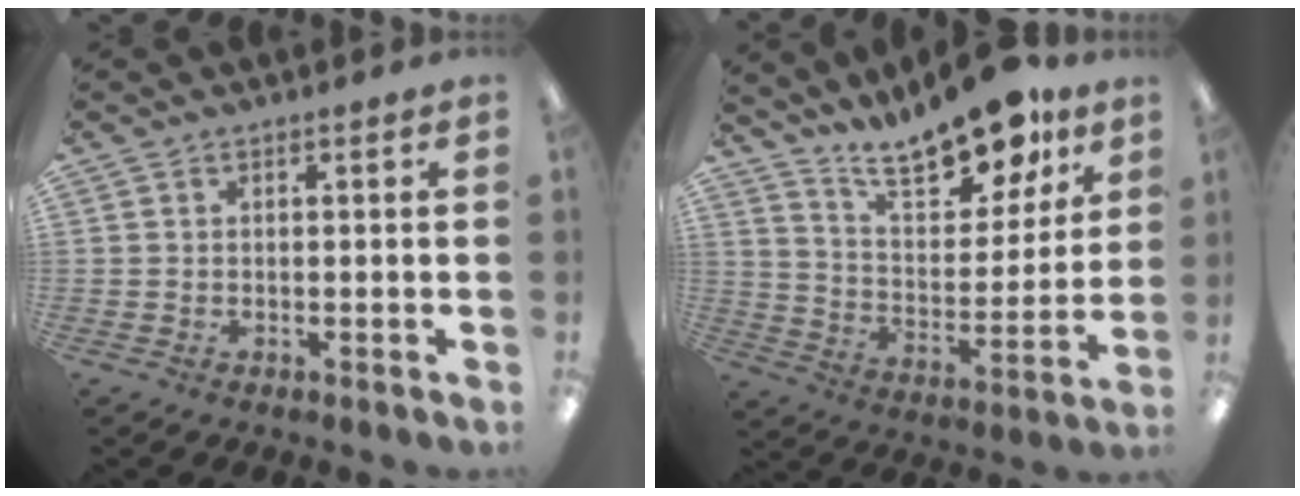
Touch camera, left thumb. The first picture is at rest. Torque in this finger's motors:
{"motor_torque": [0.15, 0.06, 1.45, -1.32, 0.13]}